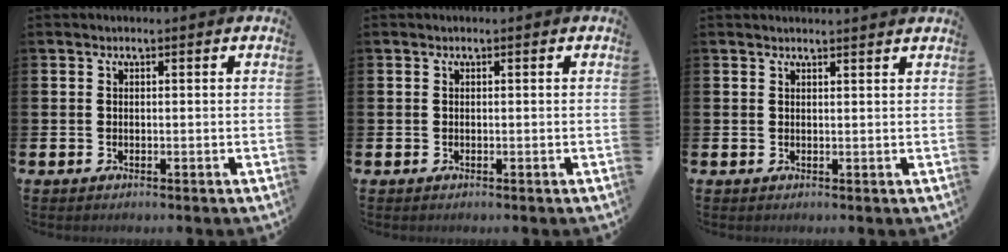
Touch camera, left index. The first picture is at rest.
{"total": 0.0}
{"total": 1.2, "force": [1.2, -0.2, 0.0], "torque": [0.009, -0.009, 0.021]}